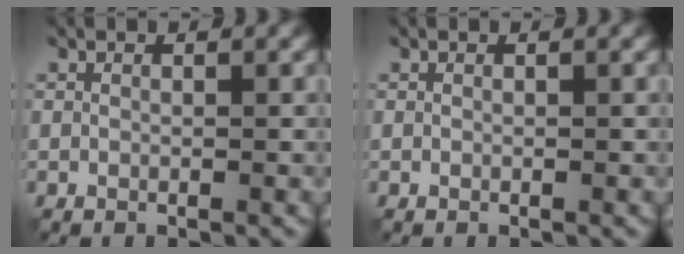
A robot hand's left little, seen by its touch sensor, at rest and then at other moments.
{"total": 0.0}